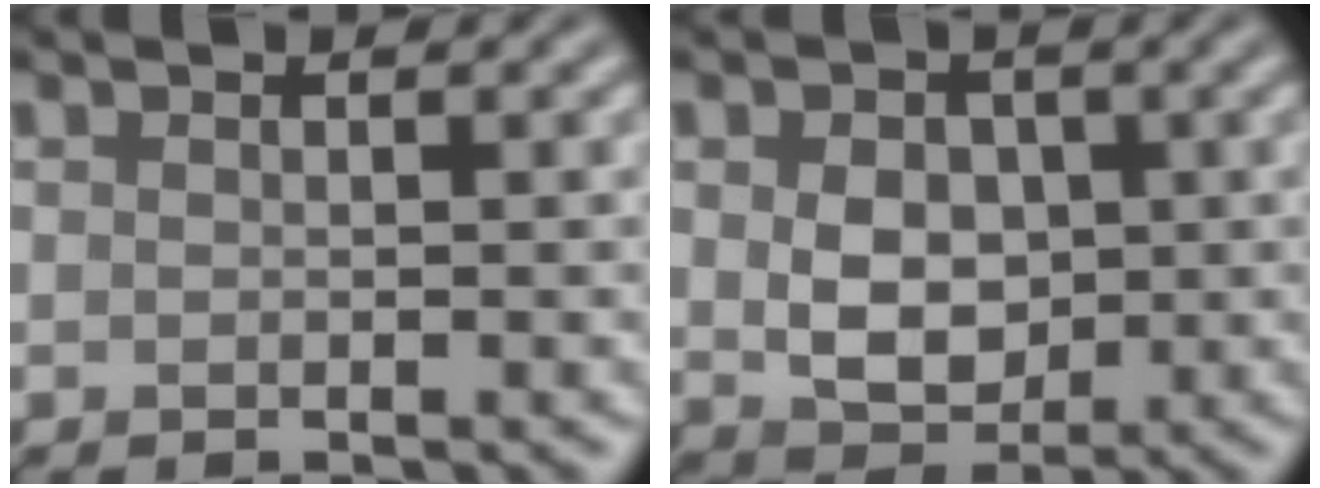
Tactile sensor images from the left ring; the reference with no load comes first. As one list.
[{"total": 4.9, "force": [0.2, 3.6, 3.2], "torque": [-0.060, -0.007, 0.007]}]